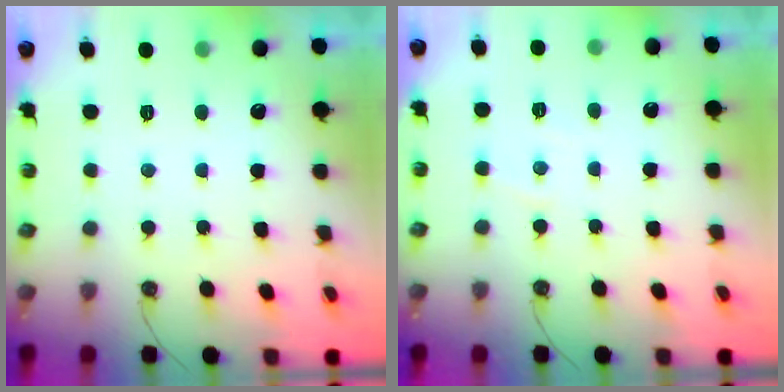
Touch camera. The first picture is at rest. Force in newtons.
{"total": 3.8, "press": 3.7, "slide": 0.6}